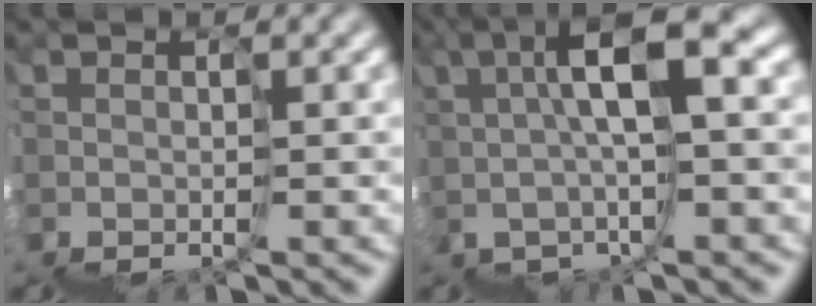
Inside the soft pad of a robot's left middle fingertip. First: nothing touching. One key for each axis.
{"total": 8.1, "fx": 2.9, "fy": 2.5, "fz": 7.1, "tx": -0.109, "ty": 0.039, "tz": 0.050}